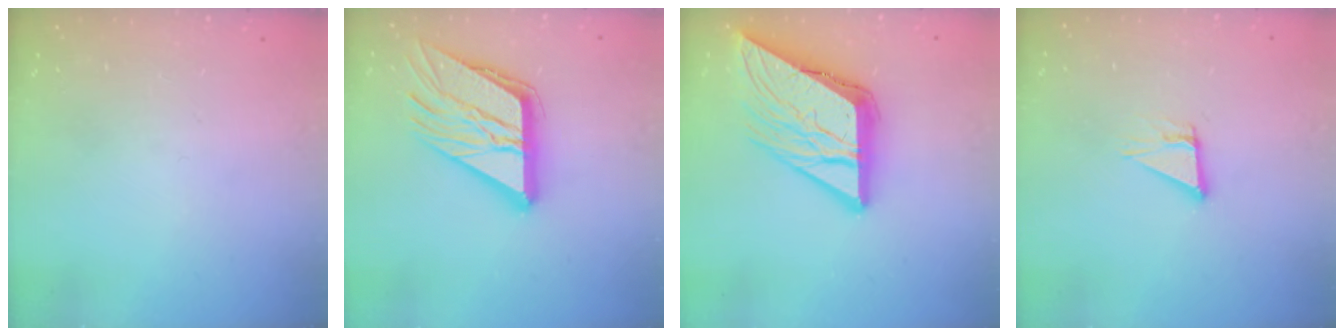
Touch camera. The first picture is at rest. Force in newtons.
{"total": 18.0, "press": 17.9, "slide": 2.5}
{"total": 16.6, "press": 16.5, "slide": 1.7}
{"total": 3.8, "press": 3.8, "slide": 0.4}